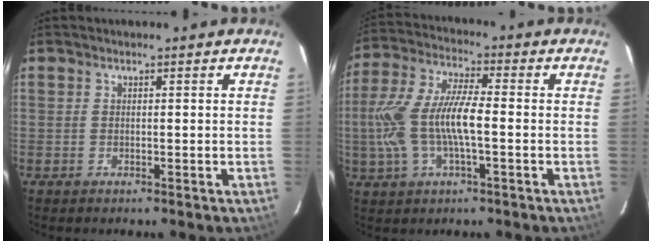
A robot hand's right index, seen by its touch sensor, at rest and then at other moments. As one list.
[{"total": 13.5, "force": [-2.0, 4.2, 12.7], "torque": [-0.267, 0.004, -0.039]}]